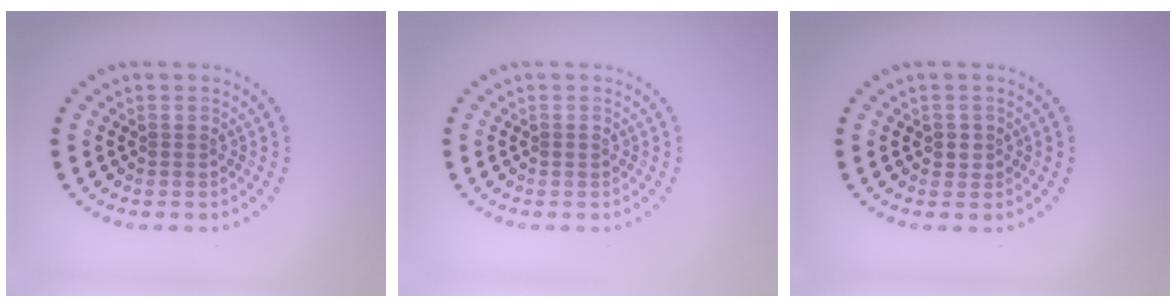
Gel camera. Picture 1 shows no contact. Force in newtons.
{"total": 0.5, "press": 0.5, "slide": 0.1}
{"total": 1.2, "press": 1.1, "slide": 0.5}